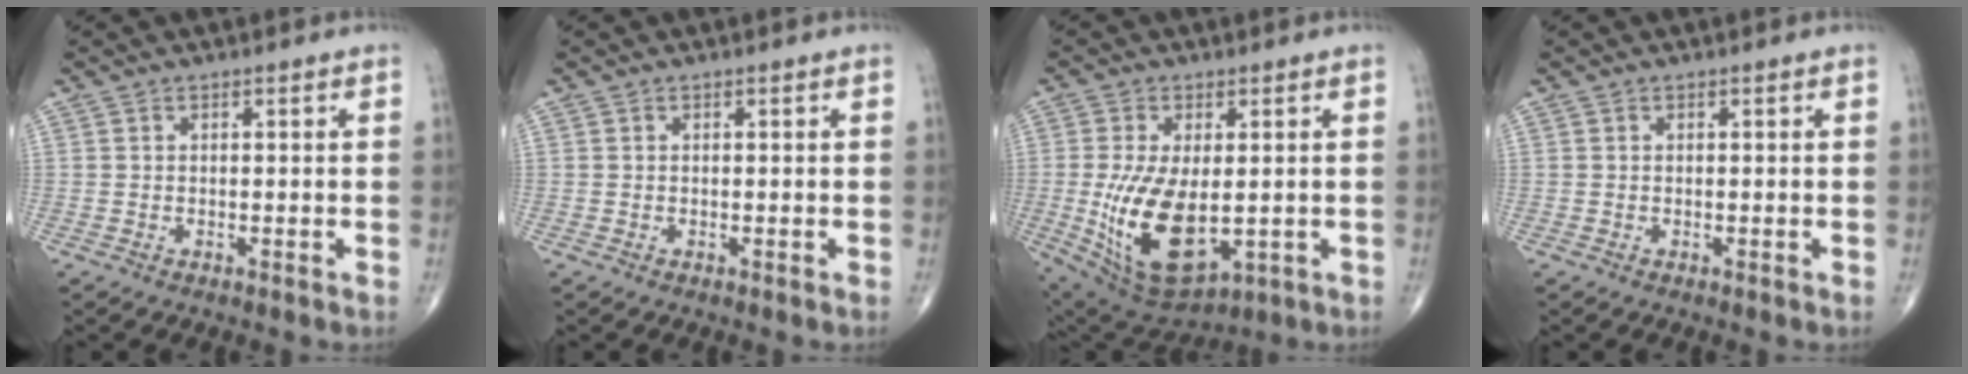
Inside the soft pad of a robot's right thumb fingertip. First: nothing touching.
{"total": 0.0}
{"total": 16.0, "force": [-1.8, 8.2, 13.6], "torque": [-0.256, -0.020, -0.004]}
{"total": 0.0}